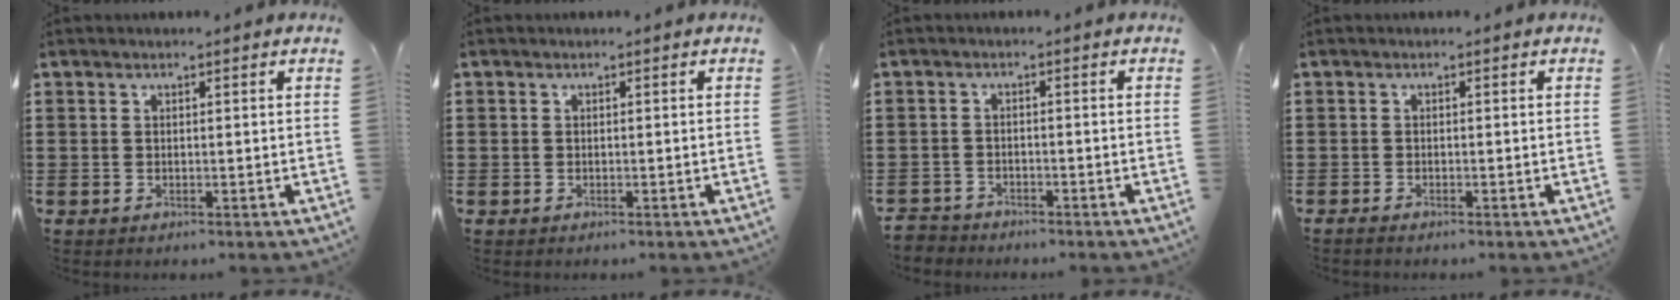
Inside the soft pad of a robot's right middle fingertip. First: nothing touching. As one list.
[{"total": 0.7, "force": [-0.1, 0.7, 0.0], "torque": [-0.002, 0.004, -0.003]}, {"total": 2.3, "force": [-2.2, 0.5, -0.2], "torque": [-0.012, -0.004, -0.053]}, {"total": 0.5, "force": [-0.5, 0.1, 0.1], "torque": [-0.004, -0.004, -0.009]}]